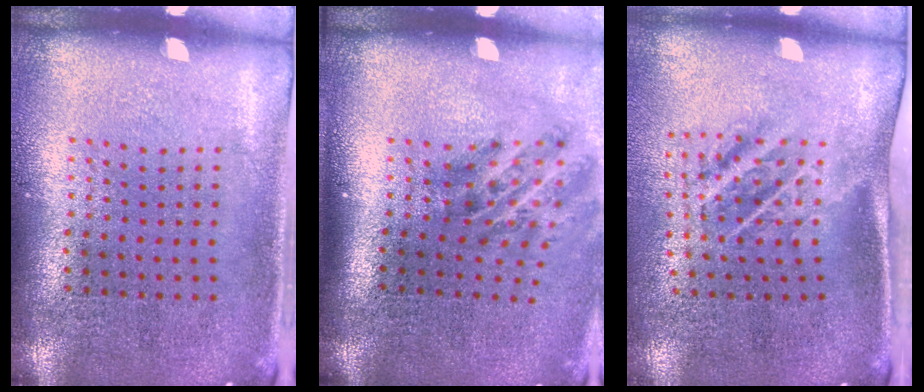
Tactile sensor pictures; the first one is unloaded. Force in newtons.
{"total": 1.9, "press": 1.2, "slide": 1.5}
{"total": 1.8, "press": 1.1, "slide": 1.4}